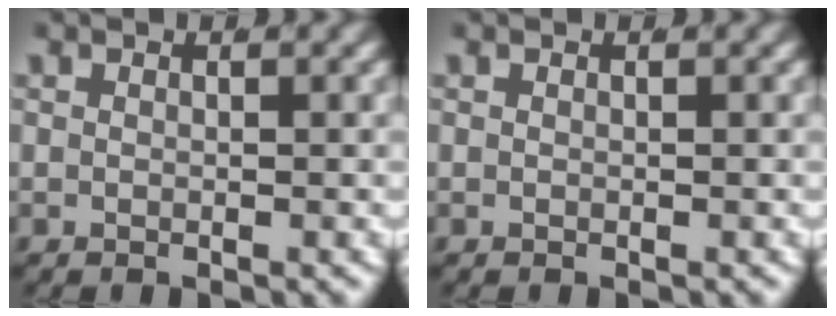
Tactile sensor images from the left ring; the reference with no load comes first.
{"total": 0.0}